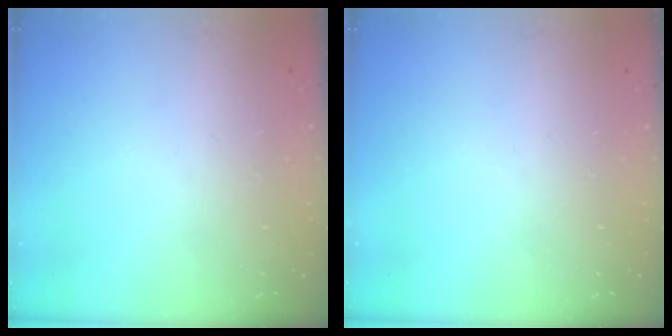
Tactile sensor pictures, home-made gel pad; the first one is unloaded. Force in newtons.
{"total": 0.0}